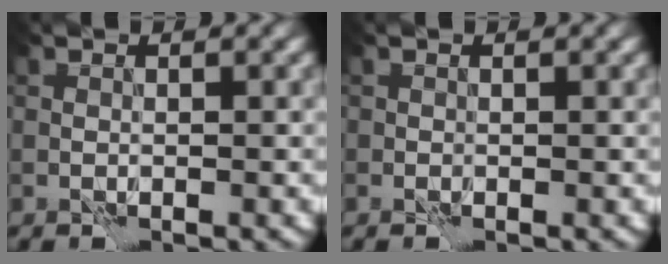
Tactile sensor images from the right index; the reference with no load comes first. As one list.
[{"total": 0.0}]